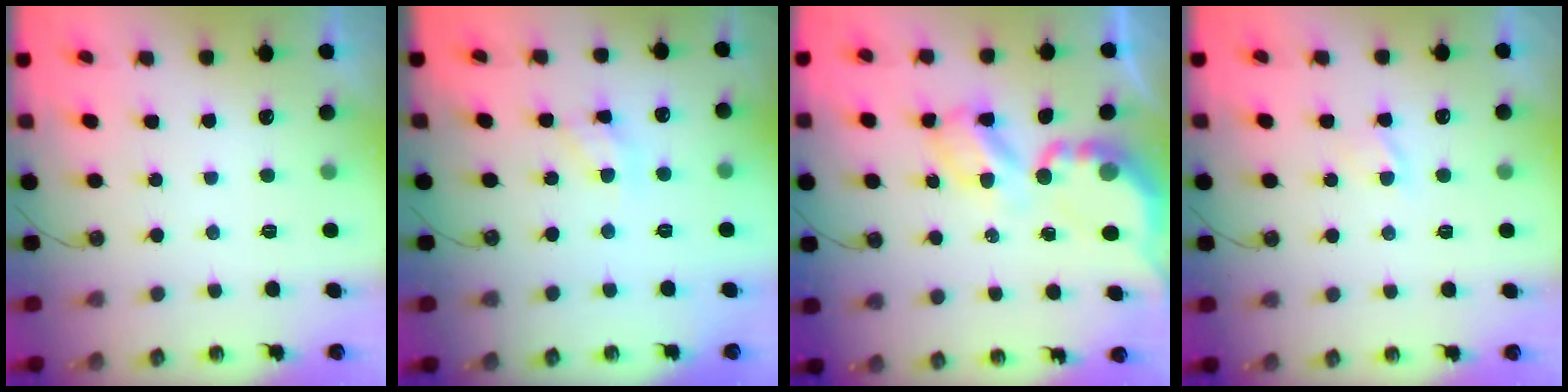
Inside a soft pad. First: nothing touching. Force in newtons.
{"total": 8.0, "press": 8.0, "slide": 0.2}
{"total": 8.0, "press": 8.0, "slide": 0.4}
{"total": 1.4, "press": 1.4, "slide": 0.2}